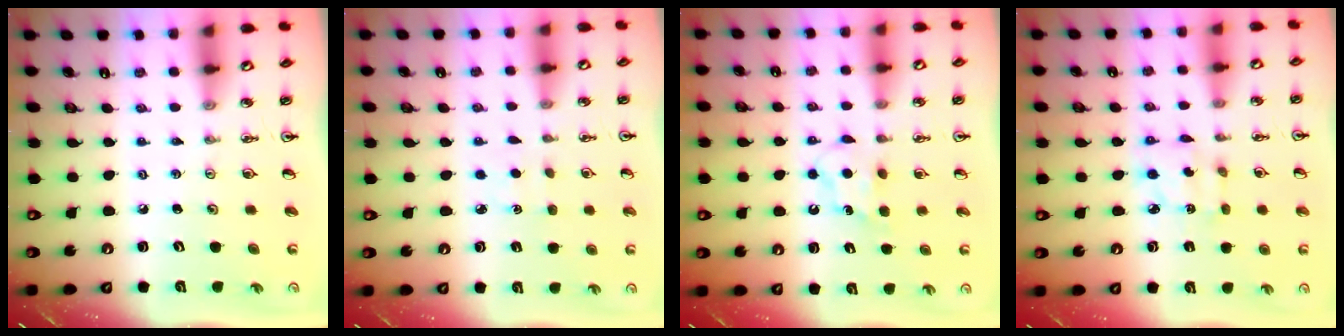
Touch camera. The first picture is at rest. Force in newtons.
{"total": 1.5, "press": 1.5, "slide": 0.2}
{"total": 5.5, "press": 5.5, "slide": 0.6}
{"total": 4.4, "press": 4.4, "slide": 0.2}